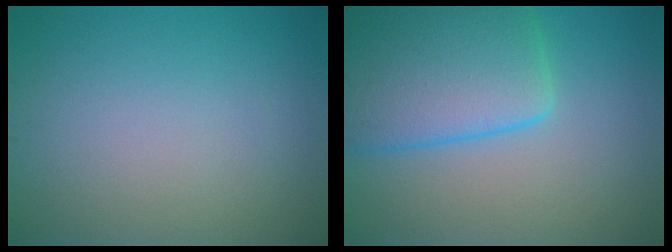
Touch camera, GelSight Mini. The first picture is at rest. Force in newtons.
{"total": 8.5, "press": 8.5, "slide": 0.5}